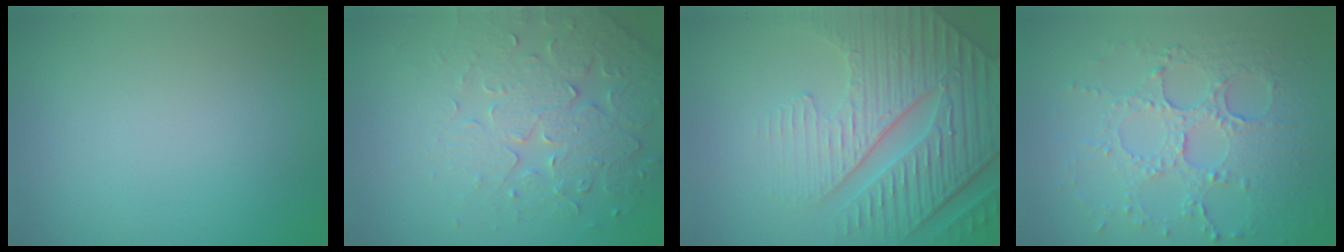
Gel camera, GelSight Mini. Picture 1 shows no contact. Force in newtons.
{"total": 4.2, "press": 4.0, "slide": 1.2}
{"total": 6.1, "press": 5.2, "slide": 3.2}
{"total": 5.5, "press": 3.8, "slide": 4.0}